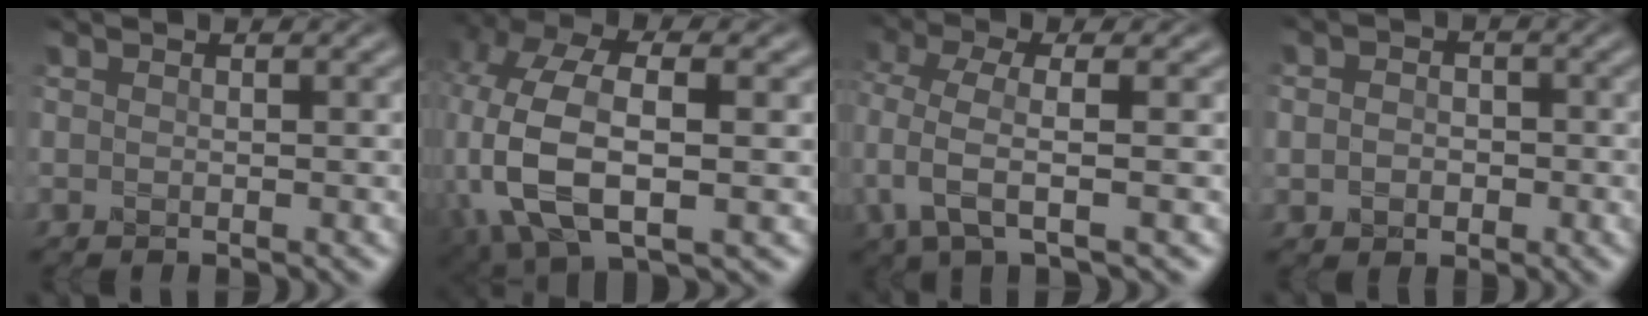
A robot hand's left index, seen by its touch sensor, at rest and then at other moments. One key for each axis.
{"total": 10.2, "fx": -0.9, "fy": 6.2, "fz": 8.1, "tx": -0.182, "ty": -0.007, "tz": -0.017}
{"total": 3.6, "fx": 0.0, "fy": 1.1, "fz": 3.4, "tx": -0.082, "ty": -0.001, "tz": -0.003}
{"total": 2.1, "fx": -0.3, "fy": 1.9, "fz": 0.9, "tx": -0.007, "ty": 0.001, "tz": -0.014}